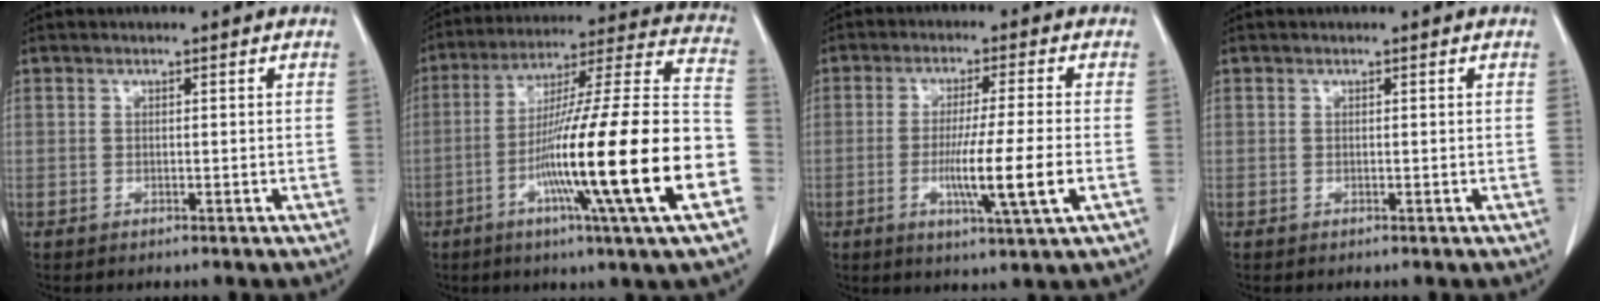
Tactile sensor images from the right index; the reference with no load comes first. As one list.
[{"total": 25.4, "force": [-8.2, -0.6, 24.1], "torque": [-0.348, -0.018, -0.151]}, {"total": 9.4, "force": [-2.4, -1.0, 9.0], "torque": [-0.156, -0.022, -0.044]}, {"total": 0.0}]